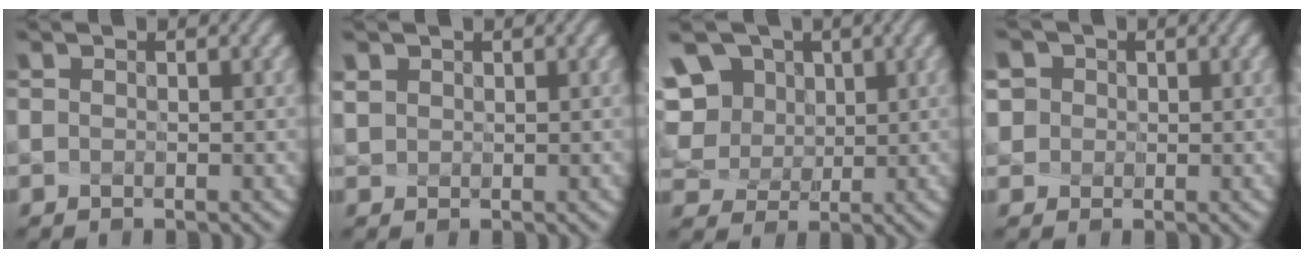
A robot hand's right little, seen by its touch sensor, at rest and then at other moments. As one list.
[{"total": 1.3, "force": [1.0, 0.9, 0.3], "torque": [-0.027, 0.000, 0.035]}, {"total": 8.3, "force": [3.9, 6.1, 4.0], "torque": [-0.095, 0.016, 0.074]}, {"total": 4.8, "force": [2.1, 4.0, 1.6], "torque": [-0.033, 0.021, 0.020]}]